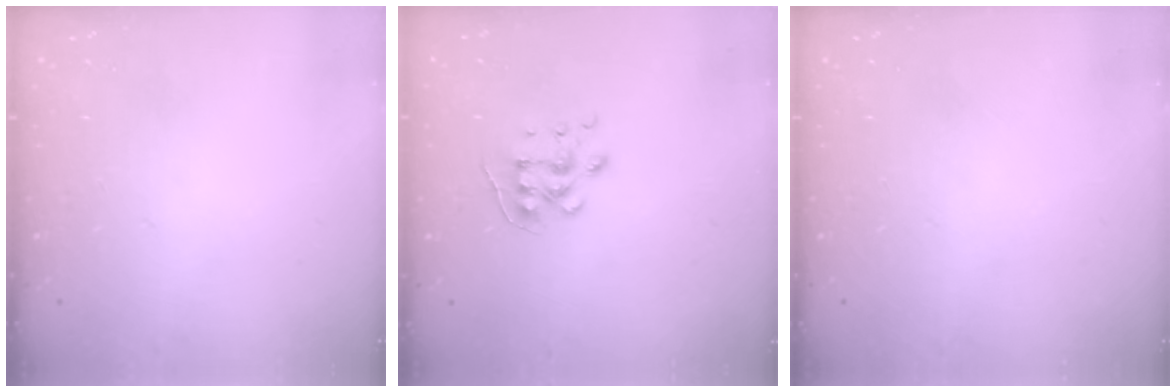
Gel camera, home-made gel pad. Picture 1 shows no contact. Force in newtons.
{"total": 7.4, "press": 7.4, "slide": 0.6}
{"total": 0.0}